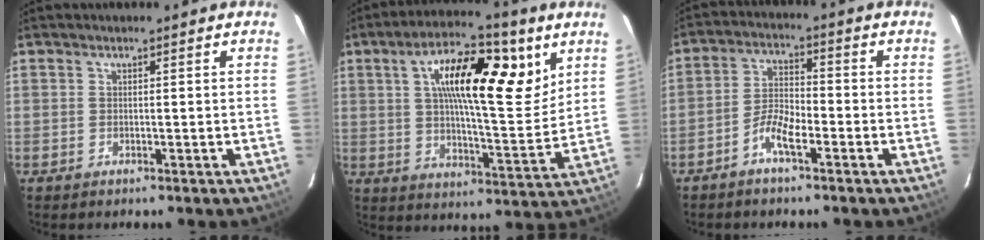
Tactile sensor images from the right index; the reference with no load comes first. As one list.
[{"total": 18.4, "force": [7.5, 5.9, 15.7], "torque": [-0.244, 0.008, 0.111]}, {"total": 5.4, "force": [-3.6, 1.4, 3.8], "torque": [-0.087, 0.012, -0.071]}]